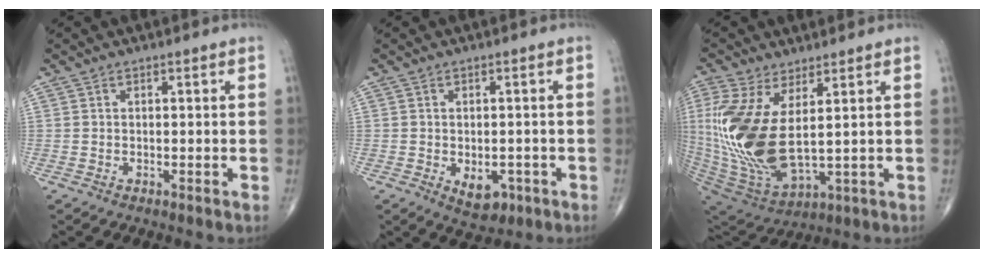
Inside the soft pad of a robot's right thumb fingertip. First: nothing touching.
{"total": 5.2, "force": [-1.7, 3.2, 3.6], "torque": [-0.037, 0.003, -0.013]}
{"total": 20.1, "force": [3.0, 9.2, 17.6], "torque": [-0.401, -0.035, 0.074]}